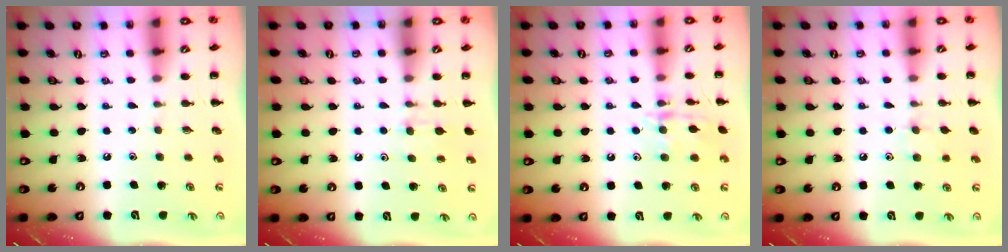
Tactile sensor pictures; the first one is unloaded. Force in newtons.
{"total": 5.2, "press": 4.9, "slide": 1.9}
{"total": 12.0, "press": 12.0, "slide": 0.6}
{"total": 5.9, "press": 5.6, "slide": 1.9}